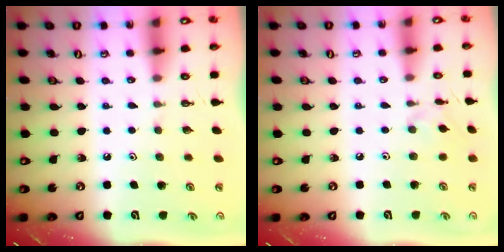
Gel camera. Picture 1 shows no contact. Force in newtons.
{"total": 1.8, "press": 1.8, "slide": 0.4}